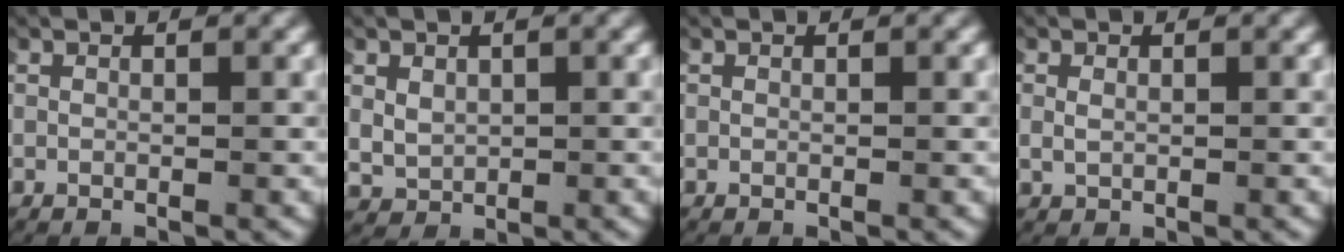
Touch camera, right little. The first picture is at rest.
{"total": 2.1, "force": [0.6, 1.8, 0.9], "torque": [-0.040, -0.010, 0.022]}
{"total": 0.0}
{"total": 1.0, "force": [0.3, 0.6, 0.6], "torque": [-0.020, 0.001, 0.008]}